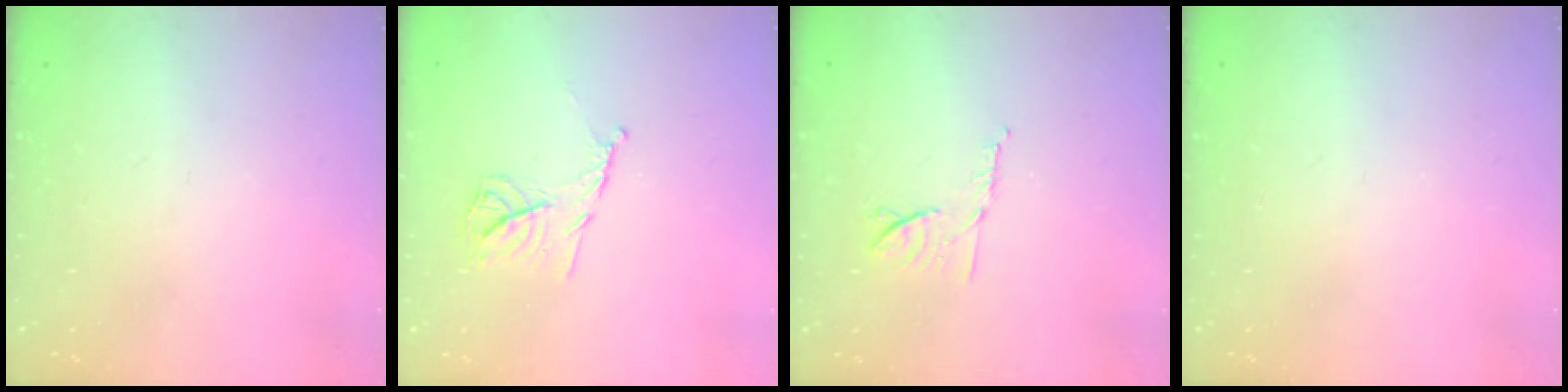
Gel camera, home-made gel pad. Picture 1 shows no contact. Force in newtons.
{"total": 9.8, "press": 9.8, "slide": 0.6}
{"total": 8.0, "press": 7.9, "slide": 1.0}
{"total": 0.0}